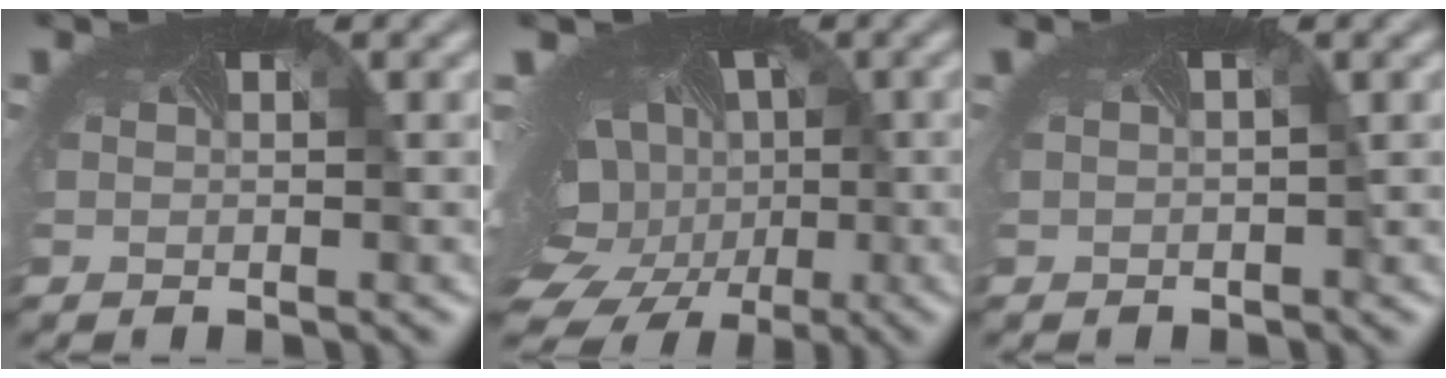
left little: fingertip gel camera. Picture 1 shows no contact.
{"total": 16.7, "force": [-2.7, 12.7, 10.5], "torque": [-0.199, -0.015, -0.042]}
{"total": 1.2, "force": [0.2, 0.7, 1.0], "torque": [-0.001, 0.009, -0.003]}